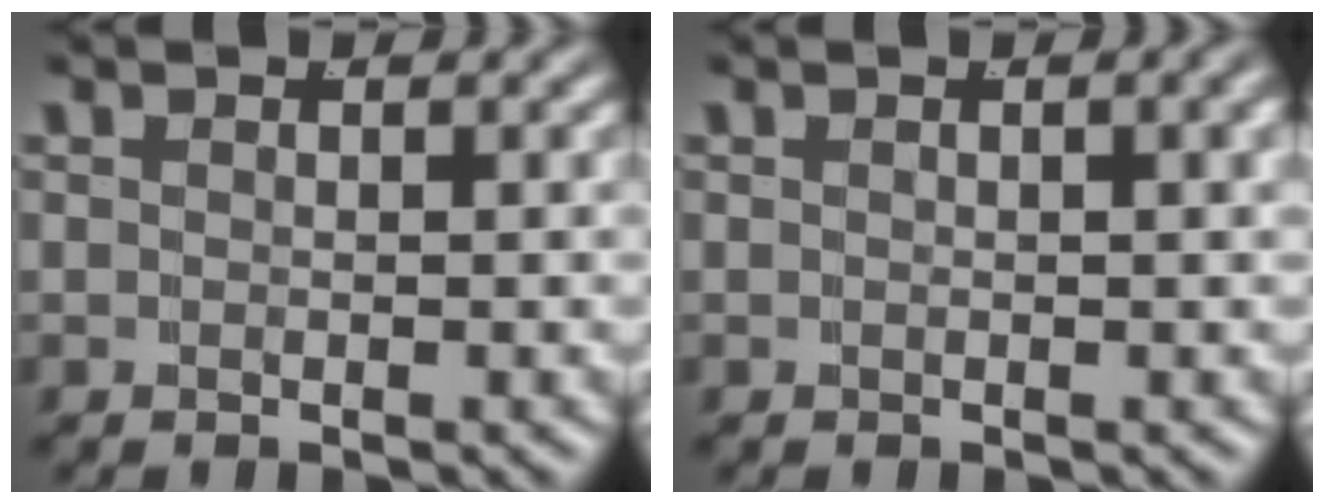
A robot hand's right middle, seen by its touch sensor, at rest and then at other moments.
{"total": 0.9, "force": [0.2, -0.1, 0.9], "torque": [-0.011, 0.003, 0.005]}